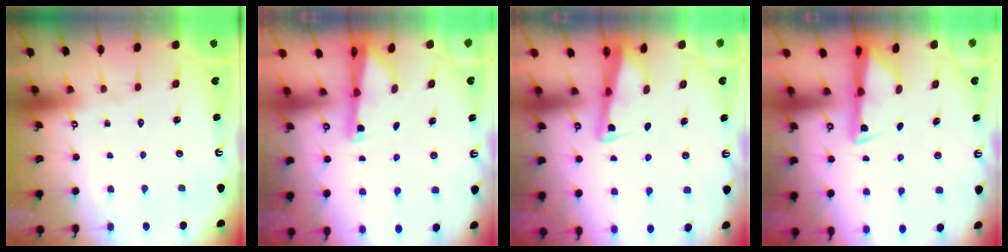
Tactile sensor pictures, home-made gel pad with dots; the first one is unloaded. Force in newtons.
{"total": 1.8, "press": 1.8, "slide": 0.4}
{"total": 2.9, "press": 2.9, "slide": 0.3}
{"total": 3.0, "press": 3.0, "slide": 0.5}